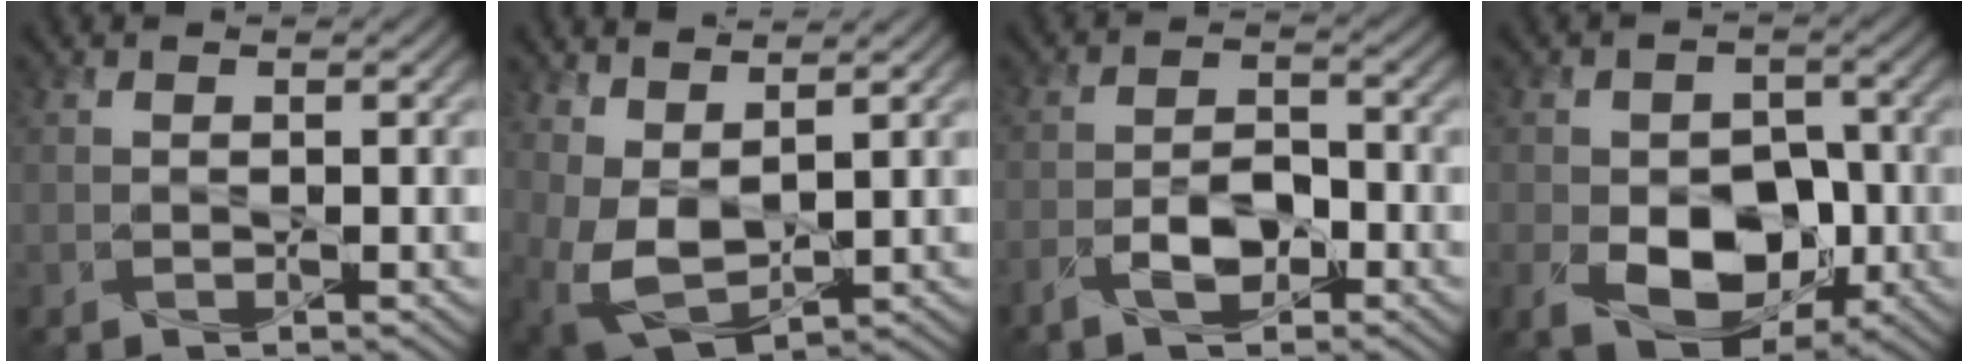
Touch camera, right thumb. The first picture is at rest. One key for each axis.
{"total": 6.8, "fx": 3.0, "fy": 3.6, "fz": 4.9, "tx": -0.133, "ty": -0.005, "tz": 0.061}
{"total": 5.3, "fx": -2.8, "fy": 2.4, "fz": 3.8, "tx": -0.075, "ty": 0.002, "tz": -0.057}
{"total": 10.1, "fx": -2.9, "fy": 7.0, "fz": 6.7, "tx": -0.127, "ty": -0.031, "tz": -0.041}